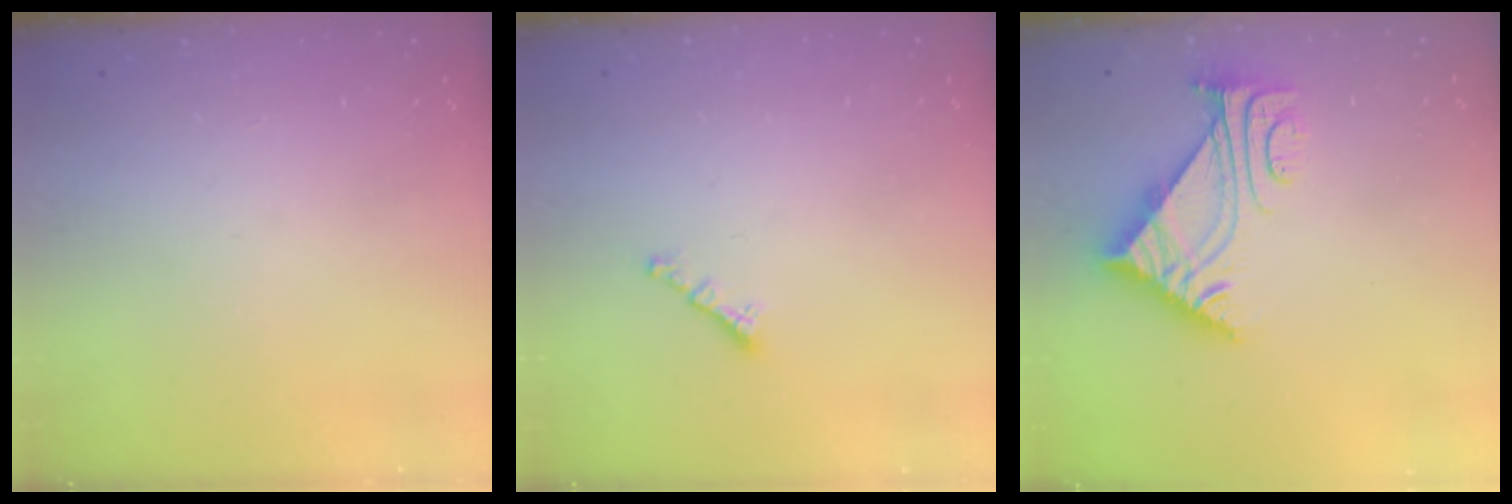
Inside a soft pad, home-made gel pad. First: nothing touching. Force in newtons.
{"total": 0.6, "press": 0.5, "slide": 0.4}
{"total": 5.6, "press": 5.5, "slide": 0.8}